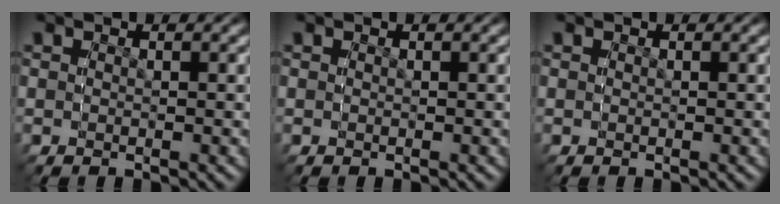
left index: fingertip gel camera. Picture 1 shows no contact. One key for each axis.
{"total": 0.0}
{"total": 0.0}